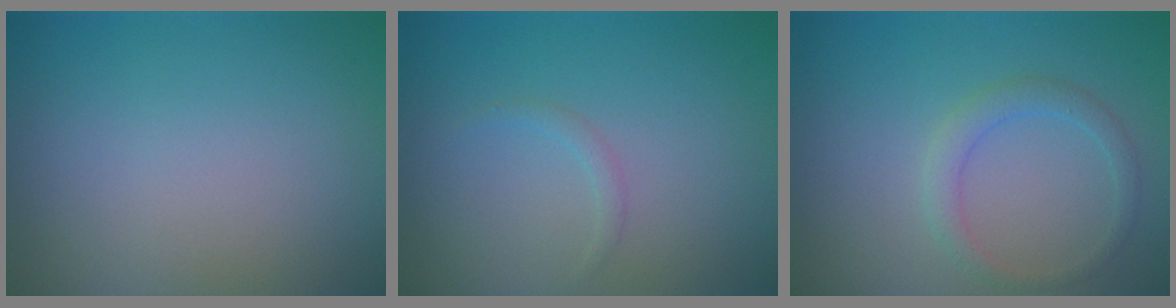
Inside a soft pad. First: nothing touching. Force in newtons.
{"total": 0.7, "press": 0.7, "slide": 0.1}
{"total": 1.8, "press": 1.8, "slide": 0.0}